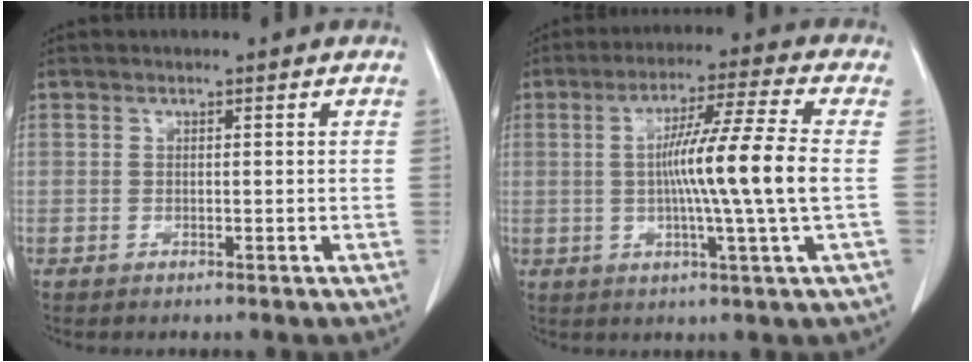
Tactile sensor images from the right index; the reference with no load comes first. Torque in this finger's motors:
{"motor_torque": [1.62, -0.21, 0.86, 0.21]}